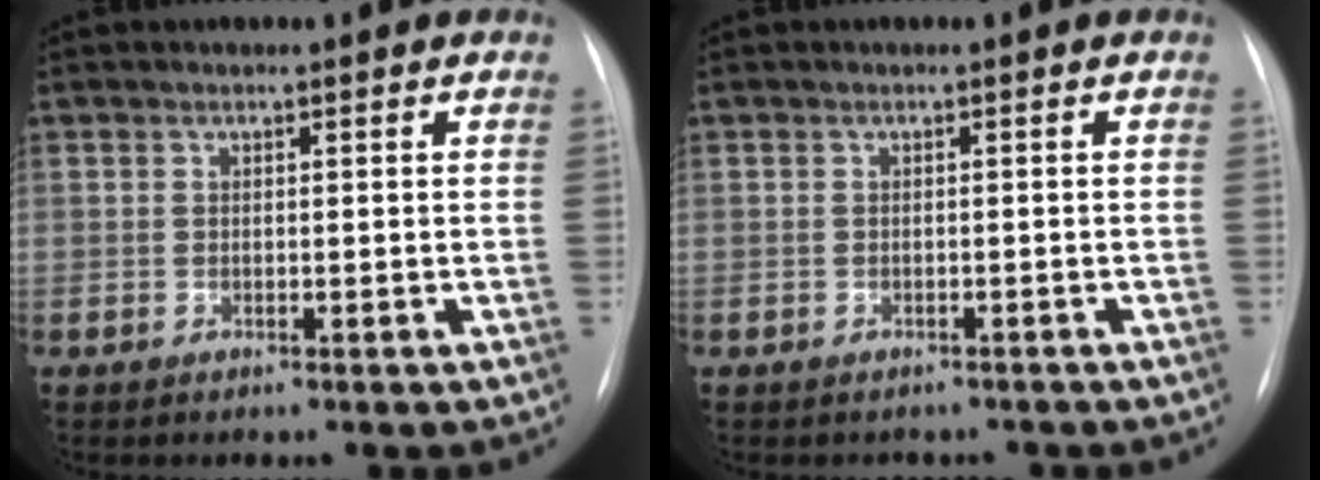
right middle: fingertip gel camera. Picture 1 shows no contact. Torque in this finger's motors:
{"motor_torque": [0.33, -0.37, -0.04, -0.01]}